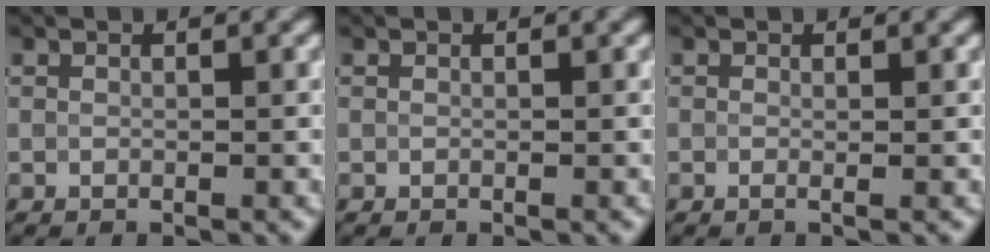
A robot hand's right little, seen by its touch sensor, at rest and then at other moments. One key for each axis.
{"total": 0.0}
{"total": 0.5, "fx": -0.1, "fy": 0.0, "fz": 0.5, "tx": -0.010, "ty": -0.006, "tz": -0.002}